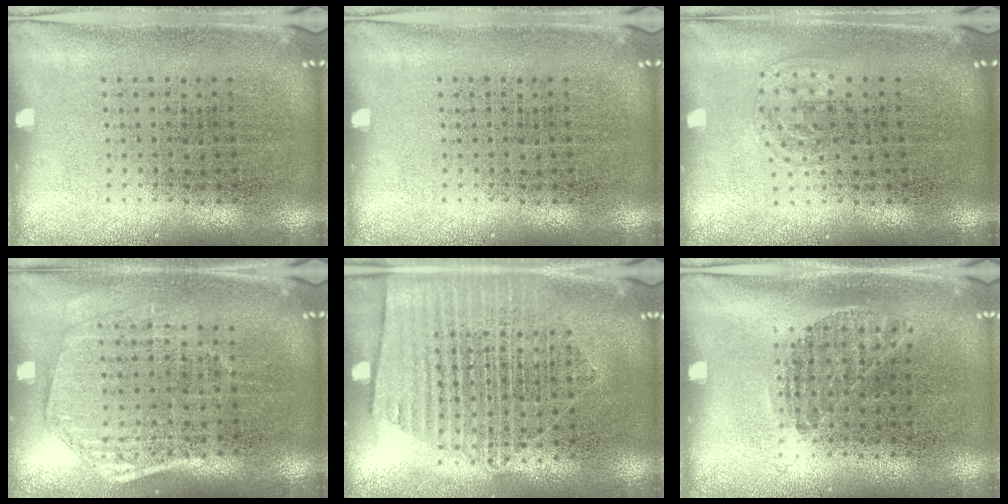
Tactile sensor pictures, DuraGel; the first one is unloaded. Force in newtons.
{"total": 0.0}
{"total": 1.0, "press": 0.7, "slide": 0.7}
{"total": 1.5, "press": 1.4, "slide": 0.5}
{"total": 1.7, "press": 1.5, "slide": 0.8}
{"total": 0.8, "press": 0.6, "slide": 0.5}